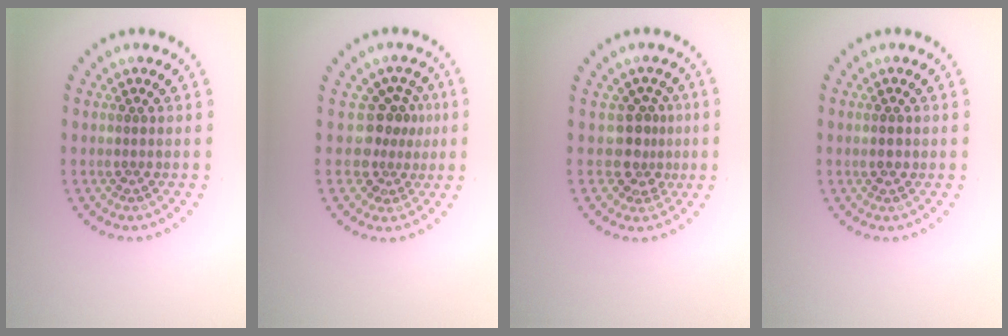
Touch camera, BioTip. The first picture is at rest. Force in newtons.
{"total": 3.2, "press": 2.2, "slide": 2.3}
{"total": 2.6, "press": 1.9, "slide": 1.8}
{"total": 1.4, "press": 1.4, "slide": 0.1}